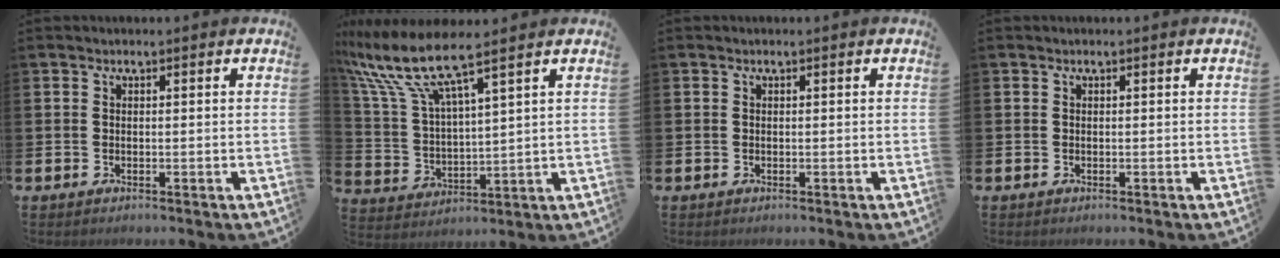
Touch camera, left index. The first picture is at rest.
{"total": 8.9, "force": [7.5, 0.7, 4.8], "torque": [-0.129, -0.035, 0.127]}
{"total": 0.0}
{"total": 0.0}